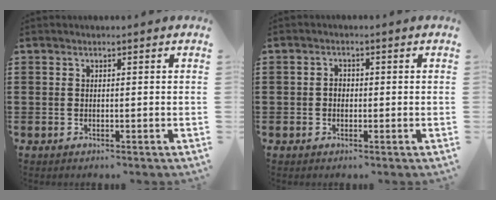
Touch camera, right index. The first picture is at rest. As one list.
[{"total": 1.4, "force": [-0.2, 1.0, 0.9], "torque": [-0.018, 0.004, -0.006]}]